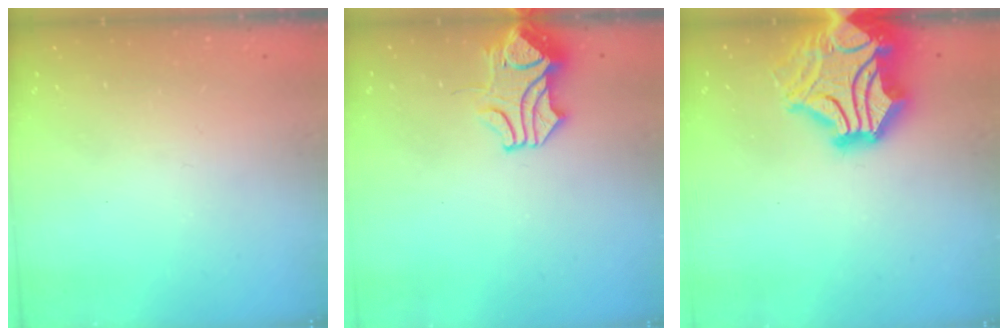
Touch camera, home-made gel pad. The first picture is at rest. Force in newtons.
{"total": 1.6, "press": 1.5, "slide": 0.5}
{"total": 14.1, "press": 13.9, "slide": 2.4}